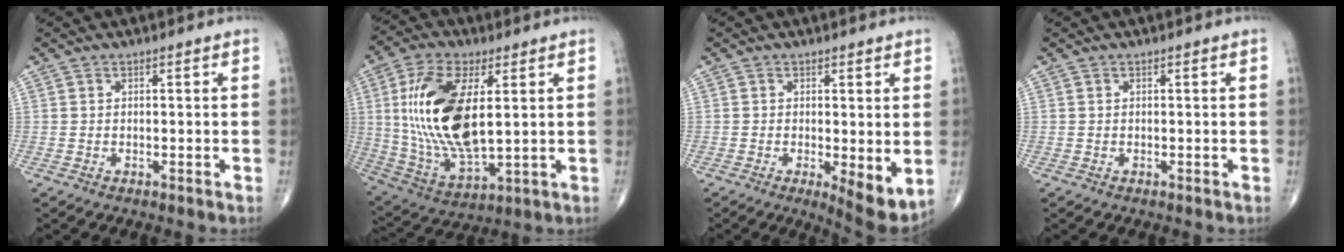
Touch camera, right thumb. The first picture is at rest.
{"total": 19.7, "force": [3.2, 8.9, 17.3], "torque": [-0.345, -0.018, 0.069]}
{"total": 6.7, "force": [-0.8, 2.2, 6.3], "torque": [-0.091, -0.022, -0.011]}
{"total": 0.0}